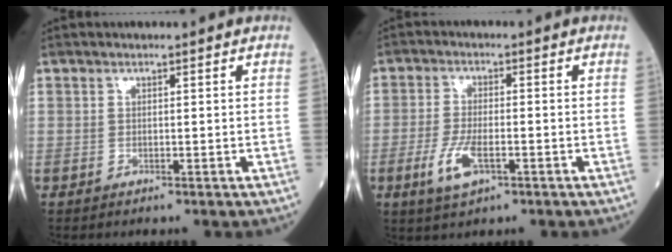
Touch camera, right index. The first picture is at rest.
{"total": 6.0, "force": [-2.3, 2.1, 5.1], "torque": [-0.107, -0.008, -0.040]}